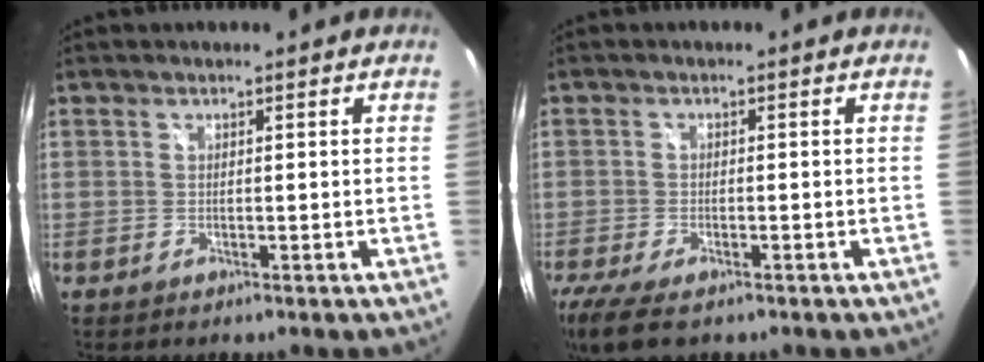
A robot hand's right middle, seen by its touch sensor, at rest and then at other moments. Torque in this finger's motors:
{"motor_torque": [0.77, -0.69, 0.07, 0.08]}